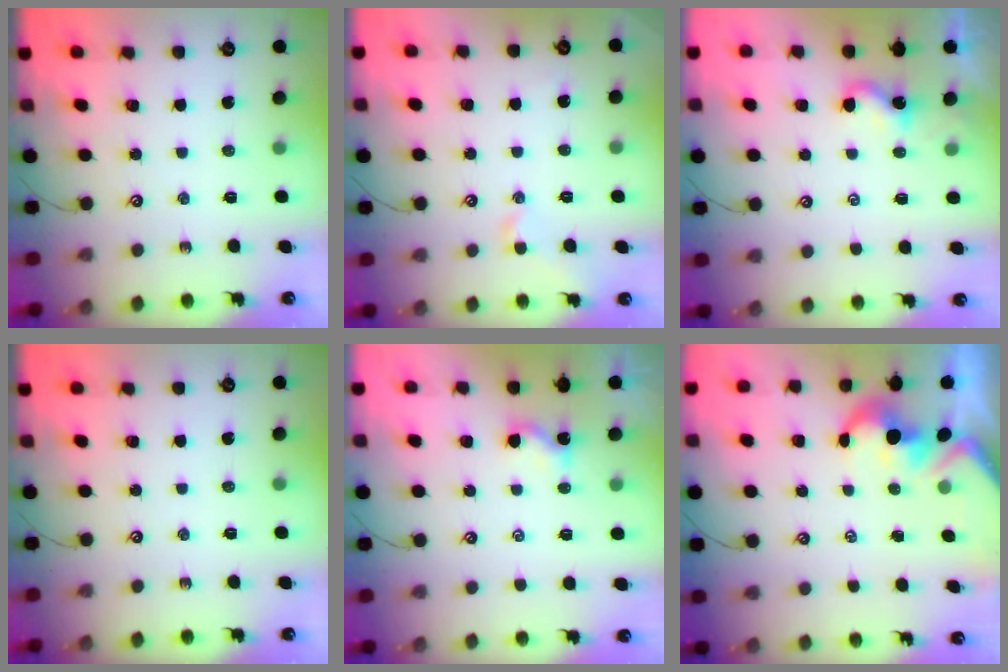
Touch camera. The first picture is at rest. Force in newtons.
{"total": 2.2, "press": 2.1, "slide": 0.5}
{"total": 1.6, "press": 1.6, "slide": 0.2}
{"total": 0.0}
{"total": 1.6, "press": 1.5, "slide": 0.3}
{"total": 1.7, "press": 1.4, "slide": 0.9}